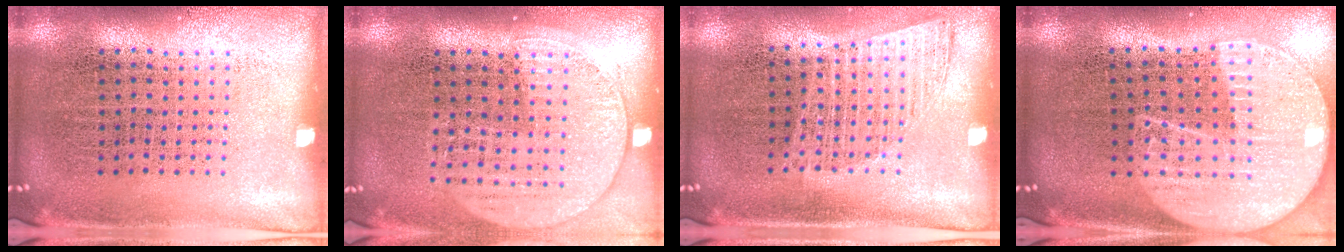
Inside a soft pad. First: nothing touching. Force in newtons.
{"total": 1.5, "press": 1.4, "slide": 0.6}
{"total": 1.0, "press": 1.0, "slide": 0.1}
{"total": 2.3, "press": 2.0, "slide": 1.1}